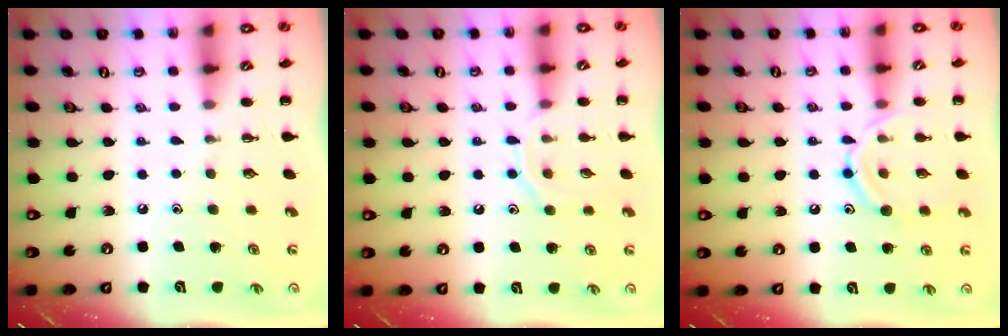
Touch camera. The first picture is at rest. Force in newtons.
{"total": 7.5, "press": 7.5, "slide": 1.0}
{"total": 12.4, "press": 12.4, "slide": 1.2}